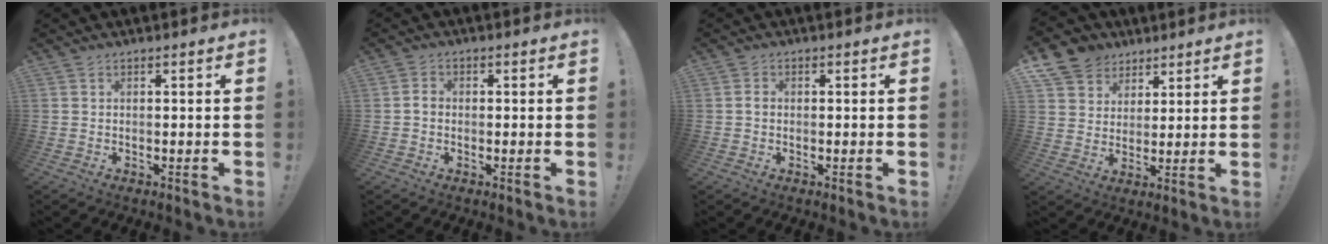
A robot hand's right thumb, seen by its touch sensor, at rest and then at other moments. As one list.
[{"total": 1.9, "force": [-0.3, 1.7, 0.9], "torque": [-0.009, 0.004, -0.007]}, {"total": 1.0, "force": [0.0, 1.0, 0.4], "torque": [0.000, 0.002, -0.002]}, {"total": 9.1, "force": [5.5, 7.2, 1.3], "torque": [-0.023, -0.038, 0.111]}]